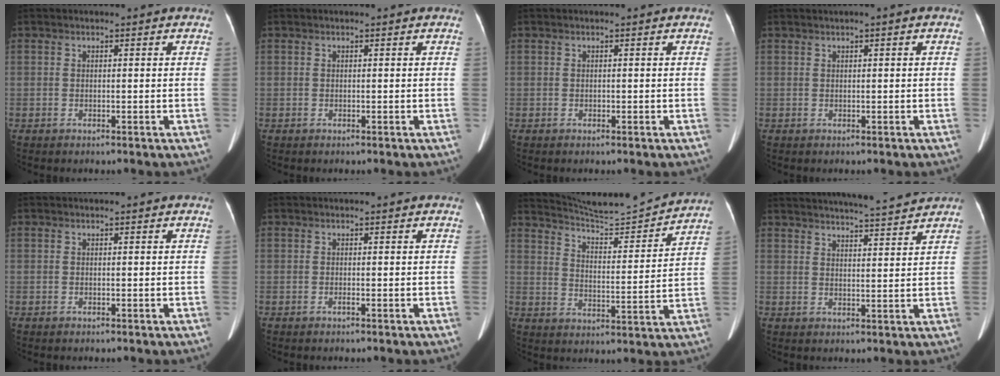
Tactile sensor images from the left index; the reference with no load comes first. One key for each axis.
{"total": 0.0}
{"total": 0.0}
{"total": 0.8, "fx": 0.2, "fy": 0.0, "fz": 0.7, "tx": -0.015, "ty": 0.008, "tz": 0.005}
{"total": 0.0}
{"total": 0.0}
{"total": 14.3, "fx": 14.0, "fy": -1.1, "fz": 2.7, "tx": -0.056, "ty": -0.027, "tz": 0.208}
{"total": 12.2, "fx": 11.6, "fy": 0.4, "fz": 3.9, "tx": -0.065, "ty": 0.003, "tz": 0.158}